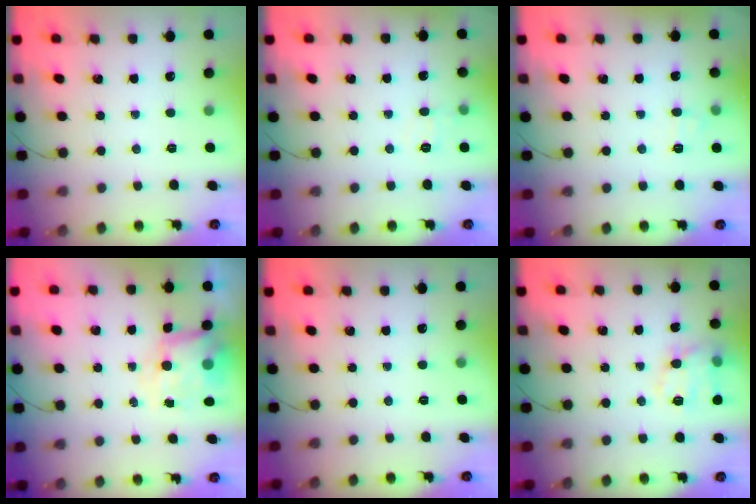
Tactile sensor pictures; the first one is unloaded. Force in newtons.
{"total": 6.5, "press": 6.3, "slide": 1.4}
{"total": 6.3, "press": 6.1, "slide": 1.6}
{"total": 6.8, "press": 6.5, "slide": 1.9}
{"total": 0.0}
{"total": 12.4, "press": 12.4, "slide": 0.3}